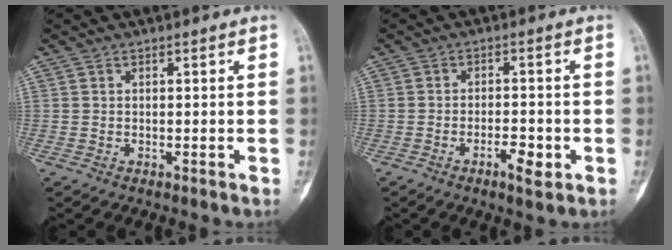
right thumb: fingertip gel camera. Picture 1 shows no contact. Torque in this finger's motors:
{"motor_torque": [0.10, 0.96, -0.24, 0.19, 0.00]}